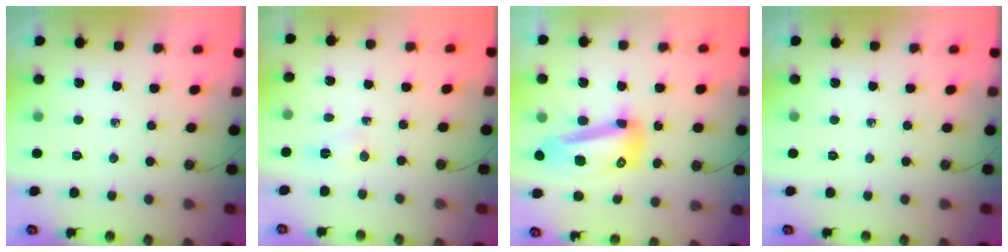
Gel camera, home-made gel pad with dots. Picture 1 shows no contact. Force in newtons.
{"total": 2.4, "press": 2.4, "slide": 0.3}
{"total": 15.2, "press": 15.1, "slide": 2.0}
{"total": 0.0}